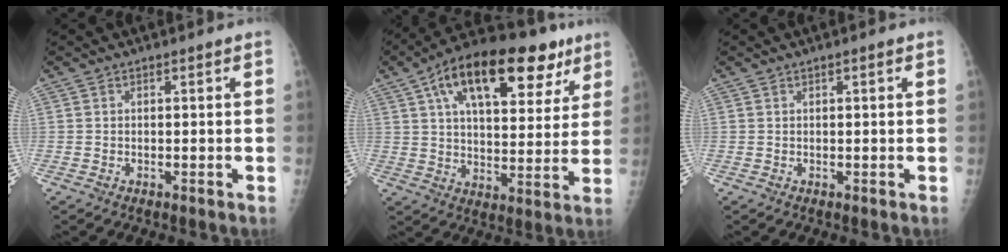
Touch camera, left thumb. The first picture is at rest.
{"total": 23.8, "force": [11.8, 11.2, 17.3], "torque": [-0.239, 0.006, 0.184]}
{"total": 0.8, "force": [0.2, 0.2, 0.7], "torque": [-0.014, 0.002, 0.003]}